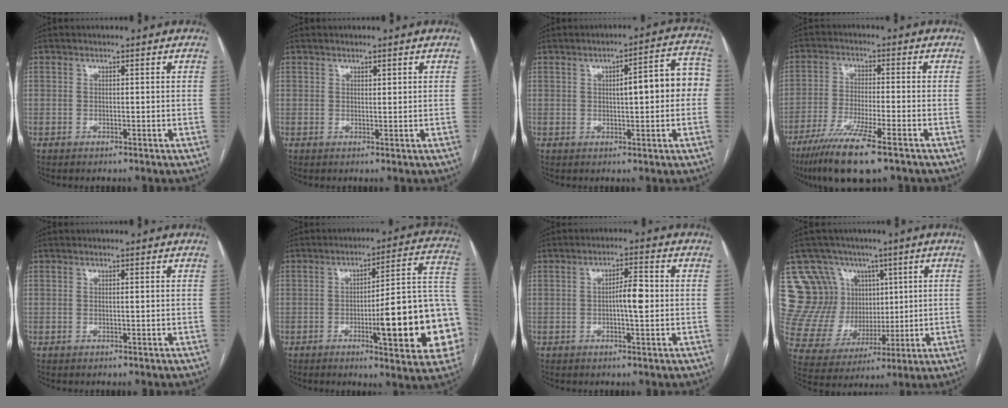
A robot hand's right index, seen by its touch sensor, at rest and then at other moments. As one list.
[{"total": 0.7, "force": [0.4, 0.3, 0.5], "torque": [-0.006, -0.002, 0.006]}, {"total": 8.8, "force": [0.4, 2.1, 8.5], "torque": [-0.108, 0.035, 0.004]}, {"total": 11.8, "force": [-7.8, 0.7, 8.9], "torque": [-0.162, -0.031, -0.131]}, {"total": 0.0}, {"total": 19.4, "force": [-4.5, 2.6, 18.7], "torque": [-0.173, 0.025, -0.054]}, {"total": 4.2, "force": [-0.3, 0.8, 4.1], "torque": [-0.068, 0.006, -0.006]}, {"total": 15.1, "force": [6.1, 13.0, 4.7], "torque": [-0.105, 0.061, 0.138]}]